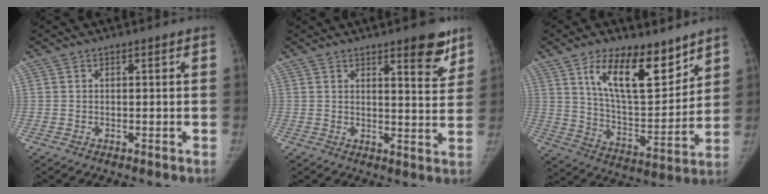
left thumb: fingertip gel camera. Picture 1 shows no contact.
{"total": 7.8, "force": [5.2, 2.1, 5.4], "torque": [-0.047, -0.034, 0.067]}
{"total": 16.8, "force": [10.5, 7.0, 11.2], "torque": [-0.140, -0.073, 0.190]}